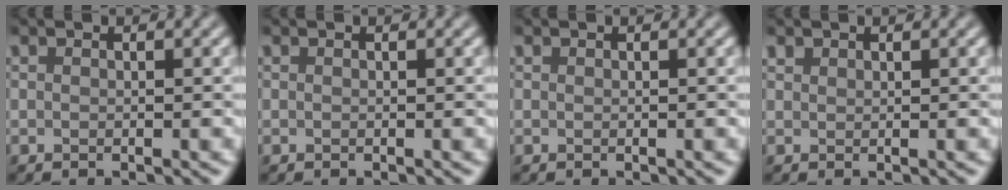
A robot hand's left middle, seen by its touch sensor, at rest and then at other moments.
{"total": 0.0}
{"total": 0.0}
{"total": 0.7, "force": [0.6, 0.3, 0.0], "torque": [0.000, 0.000, 0.014]}